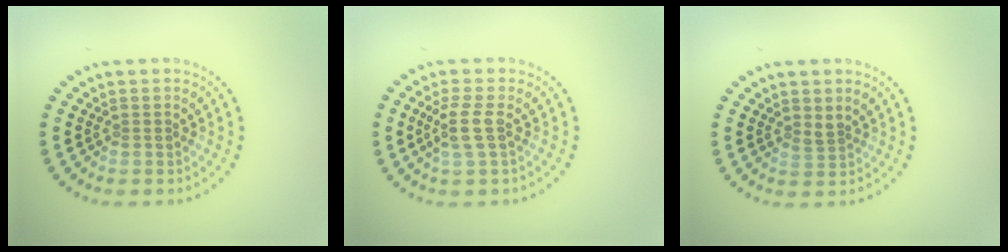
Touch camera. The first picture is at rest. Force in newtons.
{"total": 2.3, "press": 2.0, "slide": 1.1}
{"total": 0.9, "press": 0.6, "slide": 0.7}